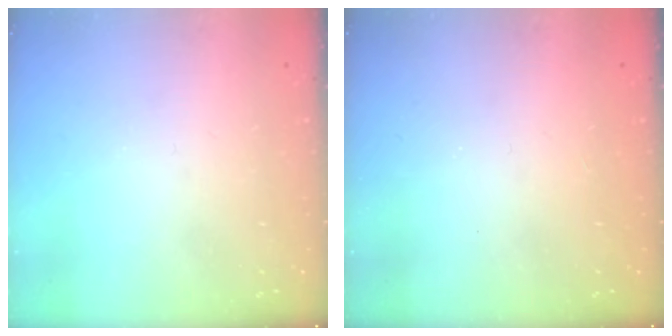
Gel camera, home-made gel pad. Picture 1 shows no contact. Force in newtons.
{"total": 1.1, "press": 1.0, "slide": 0.1}